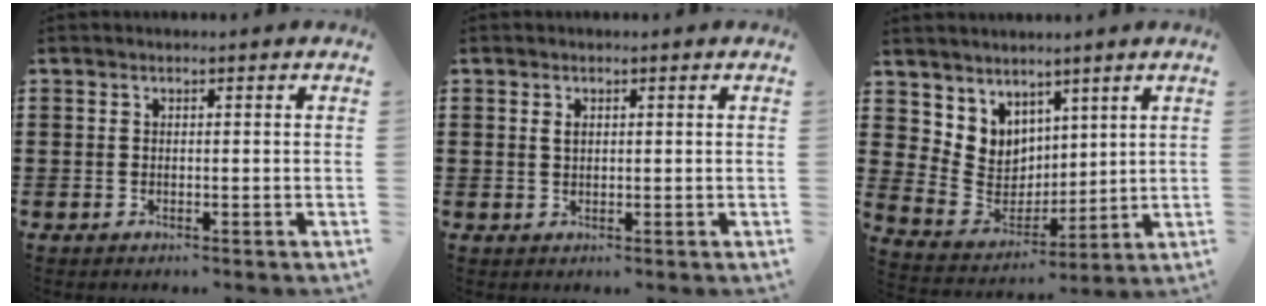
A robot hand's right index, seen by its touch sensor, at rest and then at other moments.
{"total": 1.0, "force": [0.4, 0.6, 0.8], "torque": [-0.017, 0.005, 0.006]}
{"total": 6.2, "force": [3.6, 5.0, -0.1], "torque": [-0.039, -0.032, 0.071]}